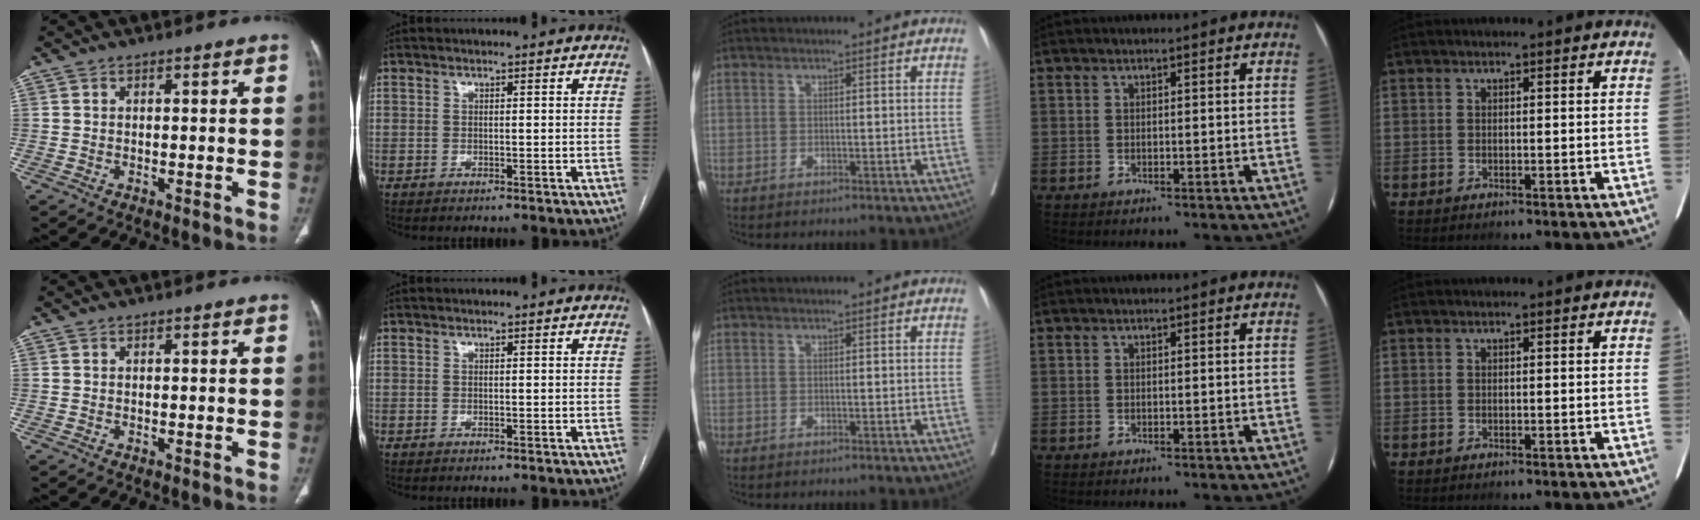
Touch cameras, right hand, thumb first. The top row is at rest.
{}